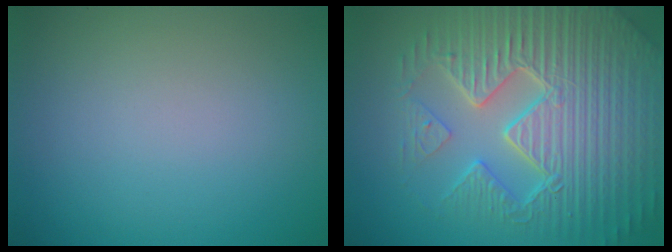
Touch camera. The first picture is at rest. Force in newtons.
{"total": 9.5, "press": 6.8, "slide": 6.7}